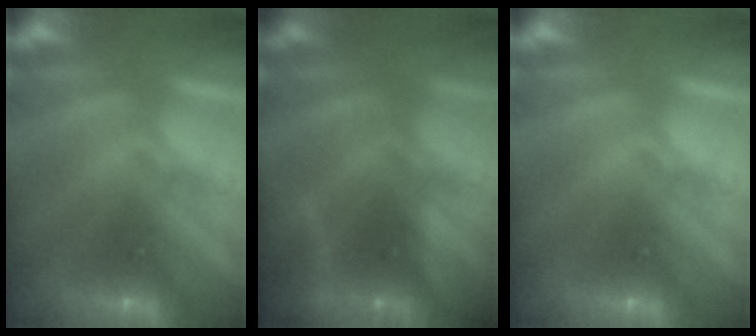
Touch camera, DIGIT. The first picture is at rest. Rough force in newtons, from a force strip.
{"total": 6.3}
{"total": 0.0}